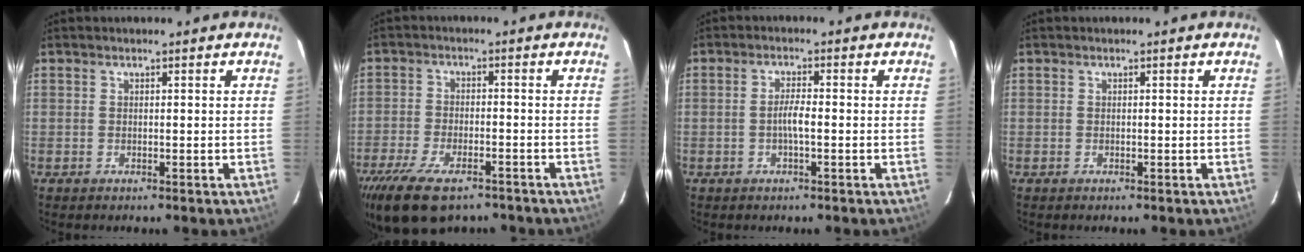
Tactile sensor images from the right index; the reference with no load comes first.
{"total": 14.5, "force": [-10.3, 5.9, 8.3], "torque": [-0.187, -0.034, -0.176]}
{"total": 2.7, "force": [-0.8, 0.3, 2.6], "torque": [-0.050, 0.003, -0.015]}
{"total": 0.0}